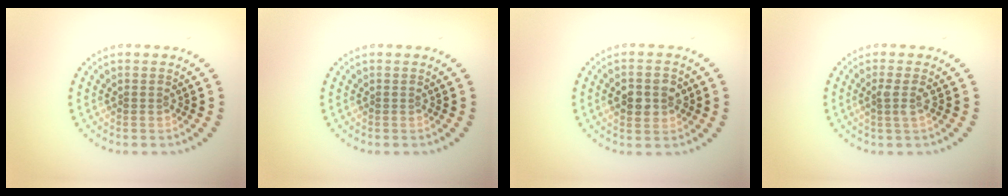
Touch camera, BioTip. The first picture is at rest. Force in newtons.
{"total": 0.0}
{"total": 3.7, "press": 3.7, "slide": 0.1}
{"total": 1.2, "press": 1.0, "slide": 0.6}